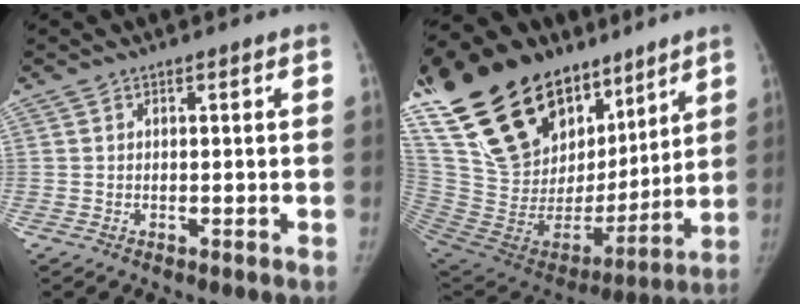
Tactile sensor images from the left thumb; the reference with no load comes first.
{"total": 36.1, "force": [22.0, 19.3, 21.2], "torque": [-0.359, -0.021, 0.389]}